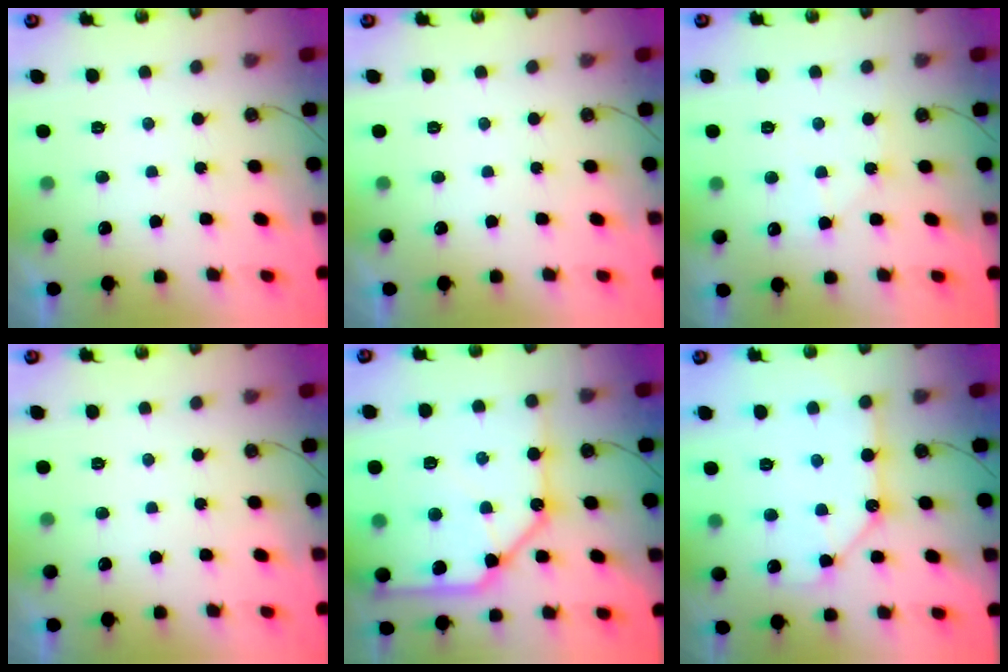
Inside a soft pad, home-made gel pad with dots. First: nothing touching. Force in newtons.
{"total": 0.0}
{"total": 4.4, "press": 4.4, "slide": 0.5}
{"total": 0.0}
{"total": 21.9, "press": 21.8, "slide": 2.1}
{"total": 11.1, "press": 11.1, "slide": 0.9}